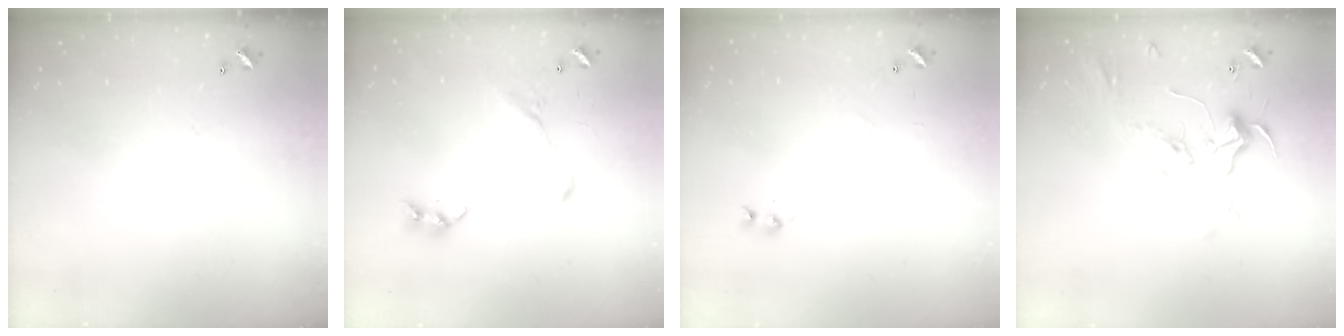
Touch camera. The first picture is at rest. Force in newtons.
{"total": 2.8, "press": 2.6, "slide": 1.0}
{"total": 6.1, "press": 6.1, "slide": 0.8}
{"total": 2.4, "press": 2.3, "slide": 0.8}